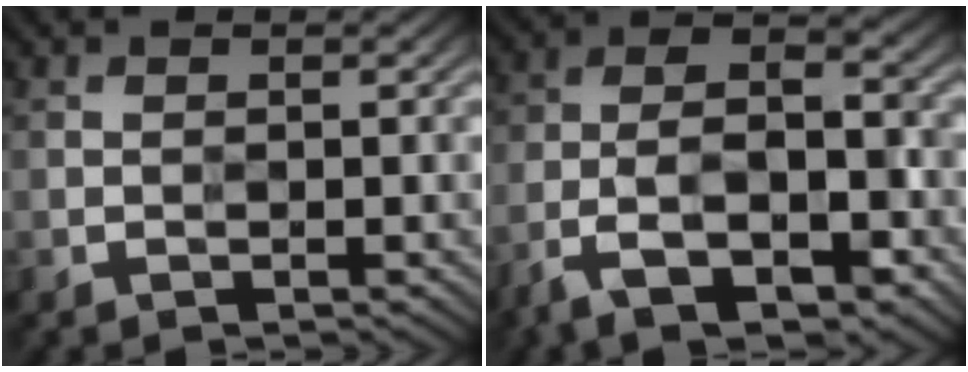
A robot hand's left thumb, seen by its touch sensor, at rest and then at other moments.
{"total": 10.8, "force": [-6.1, 4.6, 7.6], "torque": [-0.148, -0.007, -0.125]}